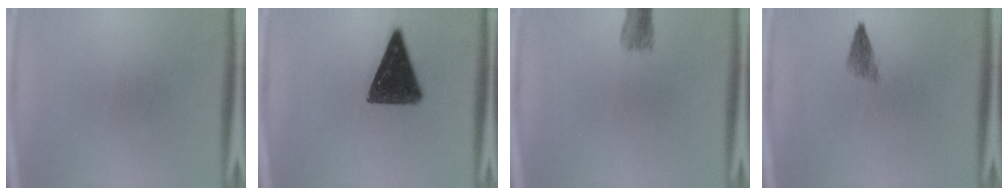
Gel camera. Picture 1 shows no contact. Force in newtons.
{"total": 12.4}
{"total": 2.5}
{"total": 1.9}